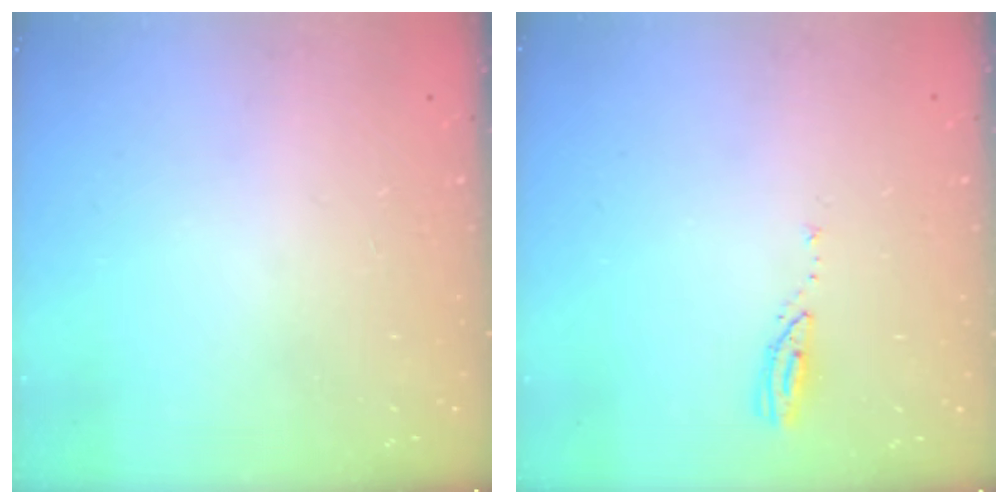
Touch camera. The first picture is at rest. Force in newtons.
{"total": 3.5, "press": 3.4, "slide": 0.3}